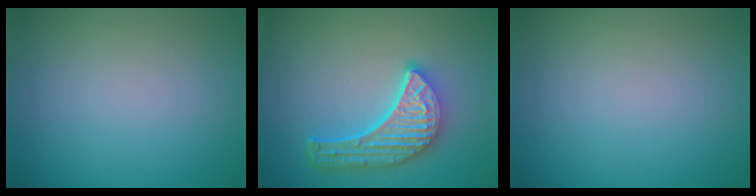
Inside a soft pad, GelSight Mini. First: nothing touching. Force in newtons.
{"total": 5.7, "press": 4.4, "slide": 3.6}
{"total": 0.0}